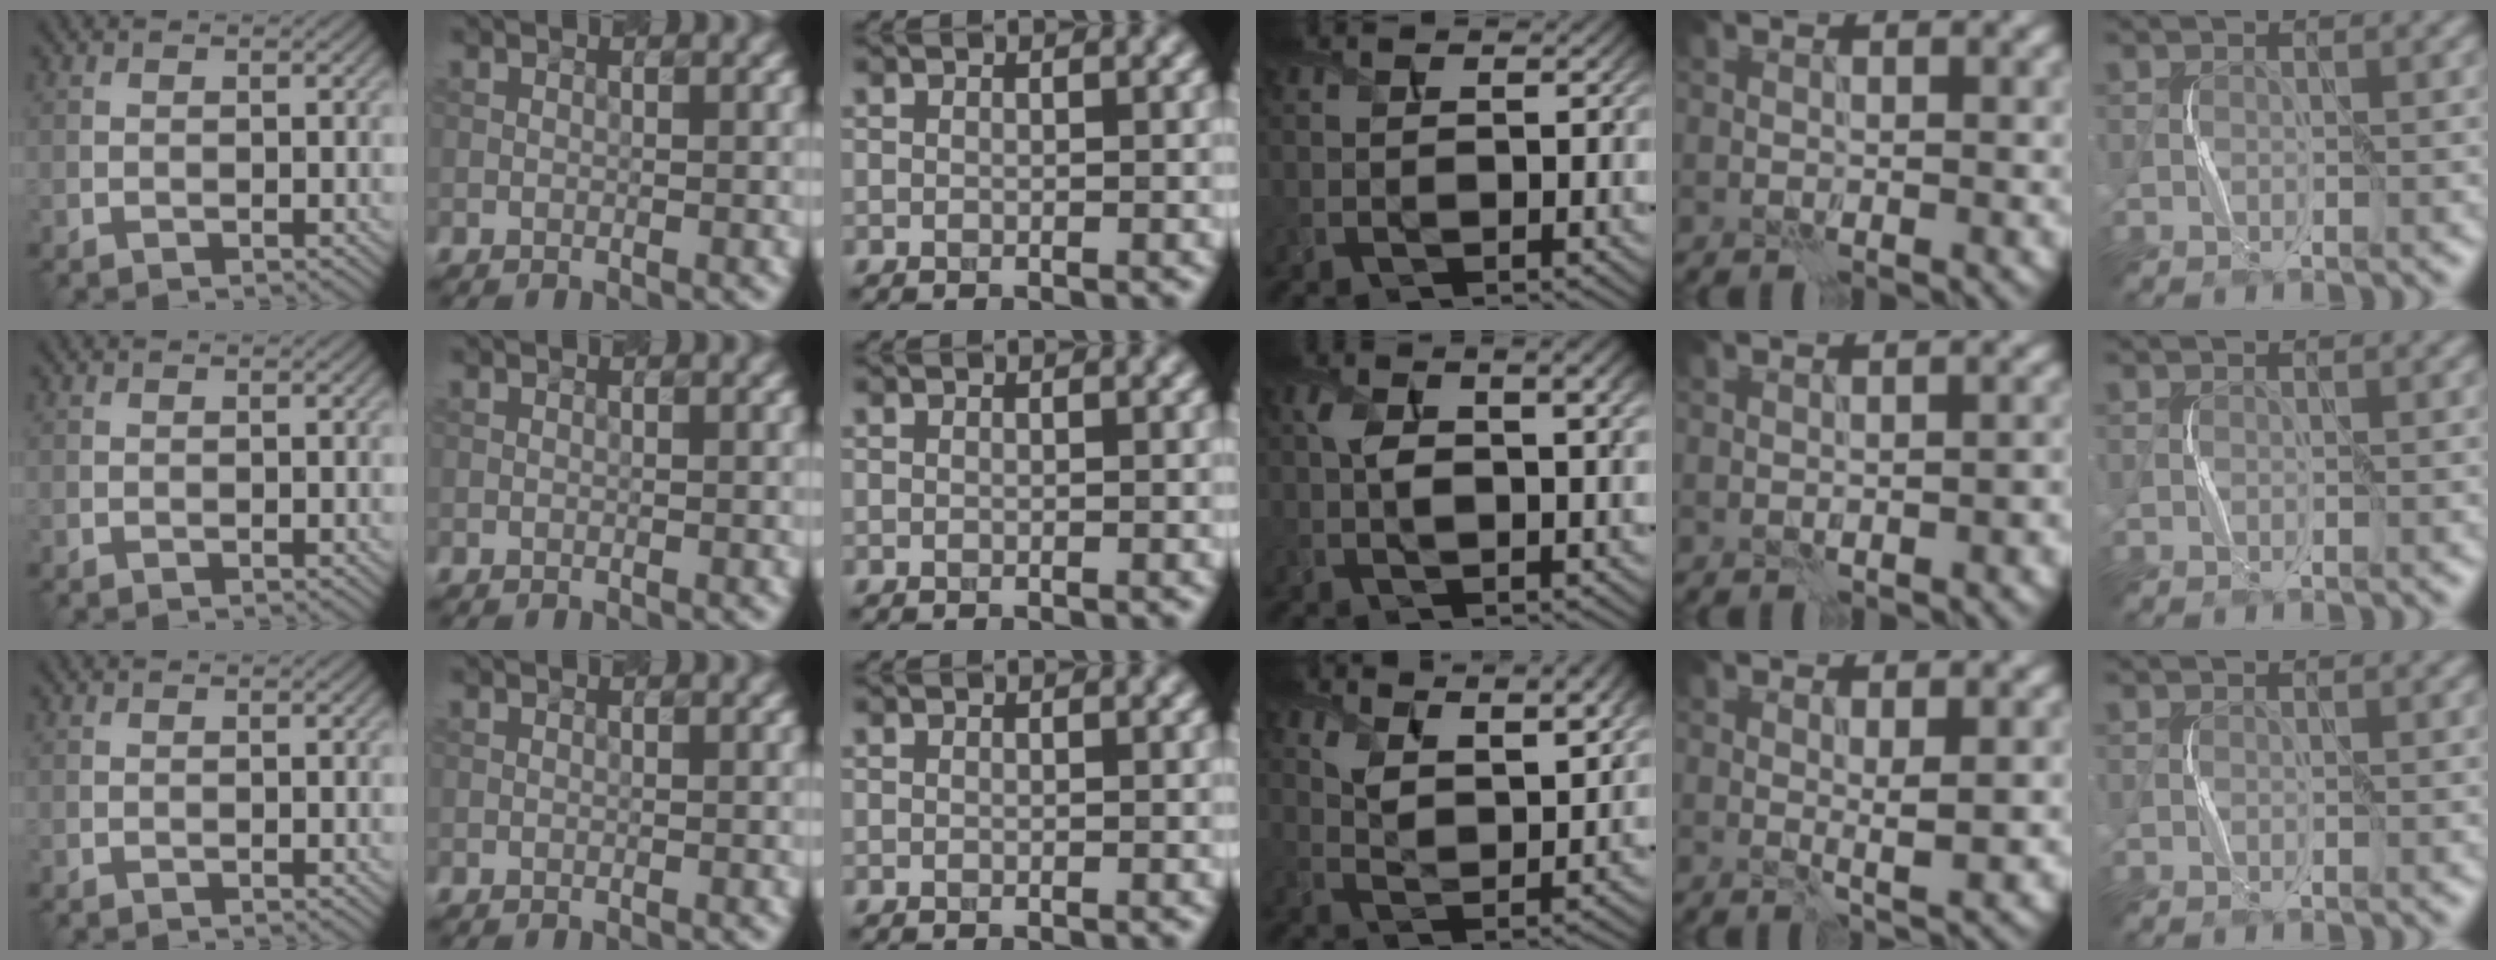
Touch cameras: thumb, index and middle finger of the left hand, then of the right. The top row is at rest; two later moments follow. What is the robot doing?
{"motion": "squeeze", "object": "air blower"}